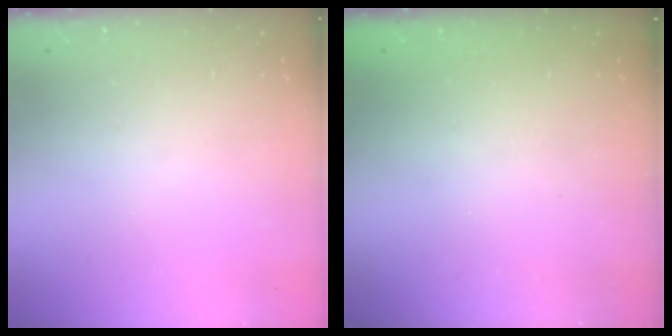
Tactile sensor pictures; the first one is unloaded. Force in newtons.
{"total": 2.4, "press": 2.3, "slide": 0.8}